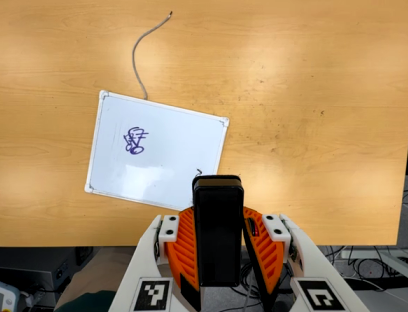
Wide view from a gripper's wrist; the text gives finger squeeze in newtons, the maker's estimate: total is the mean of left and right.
{"total": 5.8, "left": 4.7, "right": 6.9}